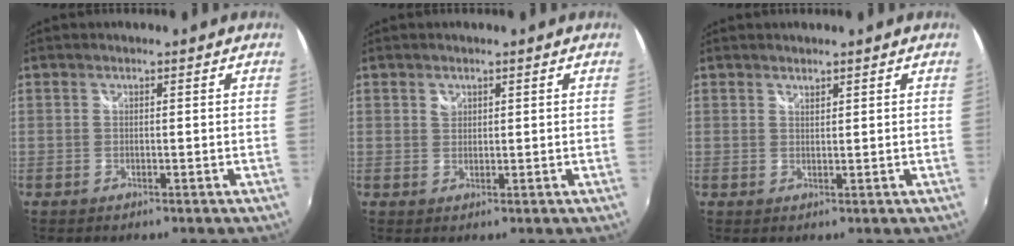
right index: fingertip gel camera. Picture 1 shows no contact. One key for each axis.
{"total": 1.5, "fx": 0.7, "fy": 1.2, "fz": 0.5, "tx": -0.005, "ty": 0.003, "tz": 0.012}
{"total": 1.1, "fx": 1.0, "fy": 0.3, "fz": 0.2, "tx": -0.002, "ty": 0.000, "tz": 0.018}